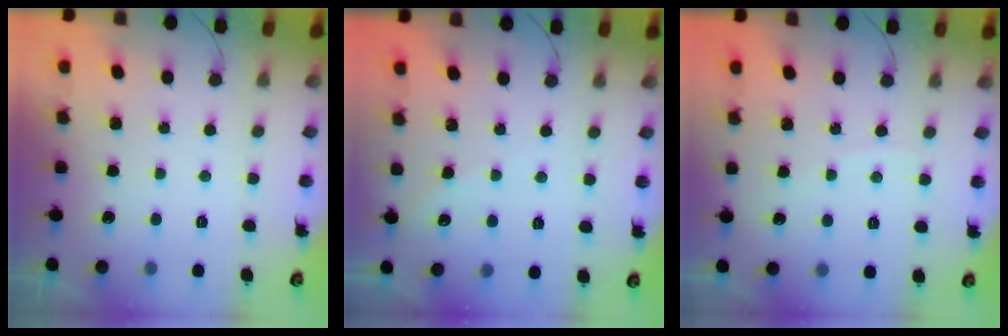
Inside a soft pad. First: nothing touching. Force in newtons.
{"total": 2.7, "press": 2.7, "slide": 0.5}
{"total": 2.9, "press": 2.9, "slide": 0.4}